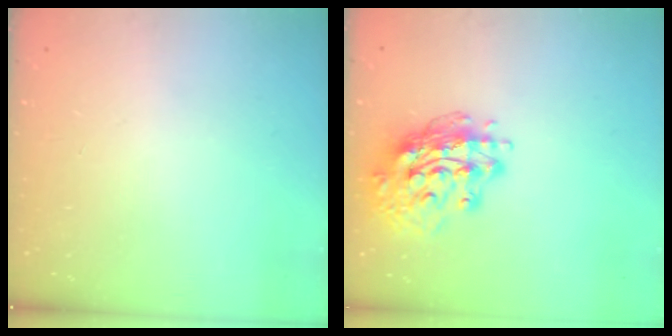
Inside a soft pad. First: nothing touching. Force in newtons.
{"total": 15.9, "press": 15.9, "slide": 1.5}